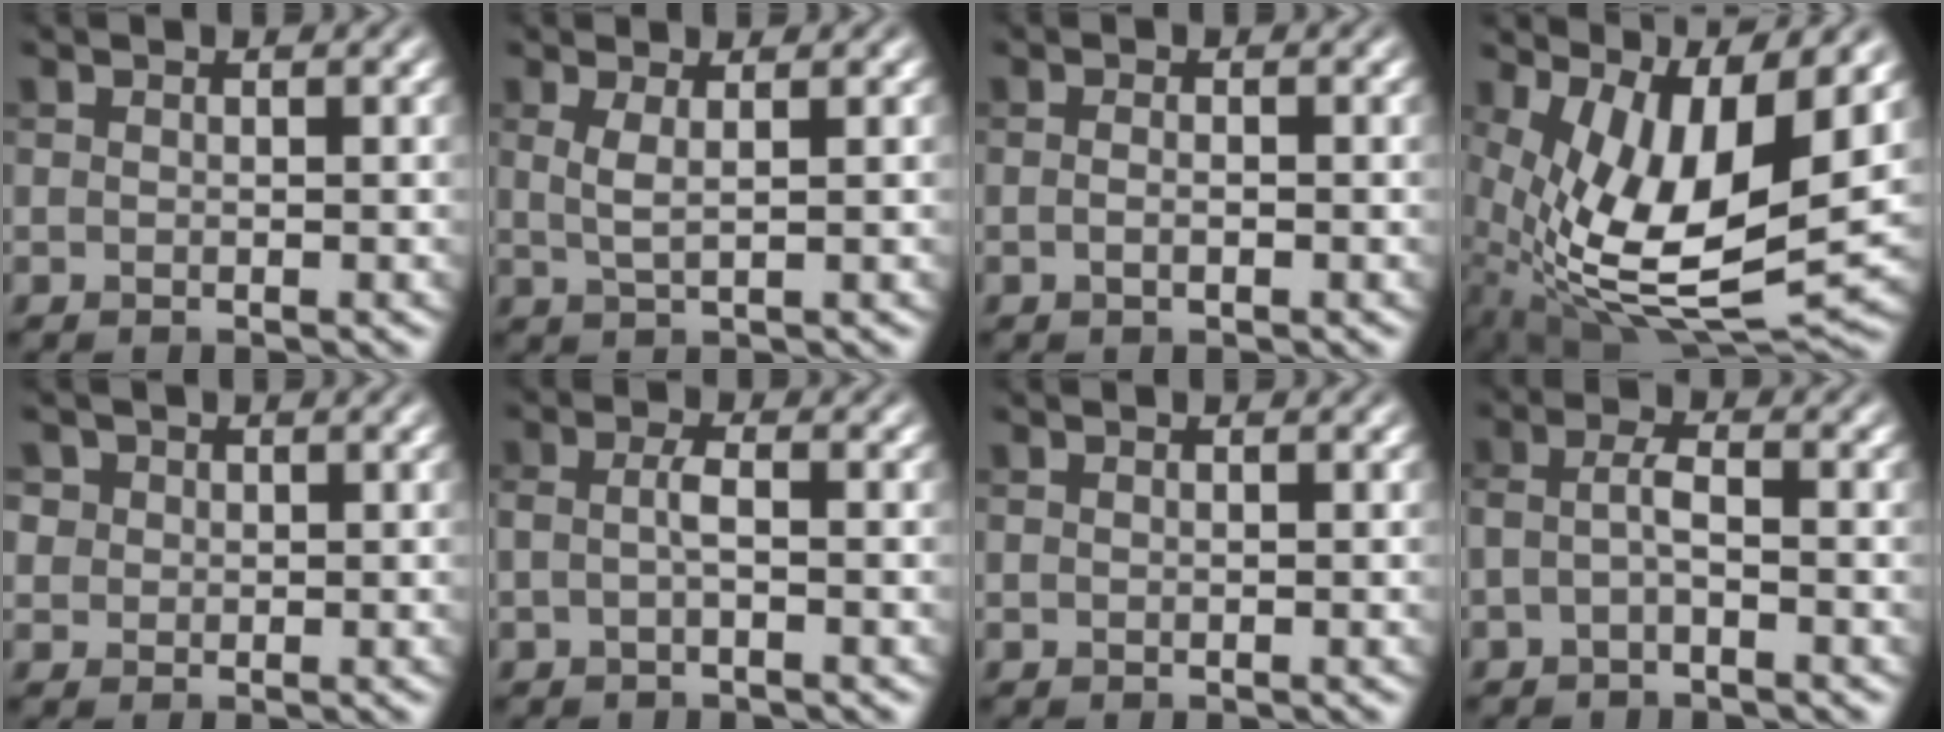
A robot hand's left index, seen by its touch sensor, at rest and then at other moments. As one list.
[{"total": 2.0, "force": [0.5, 0.5, 1.8], "torque": [-0.034, -0.003, 0.010]}, {"total": 1.1, "force": [-0.4, 0.4, 1.0], "torque": [-0.014, -0.006, -0.006]}, {"total": 13.7, "force": [1.9, 5.3, 12.5], "torque": [-0.241, -0.012, 0.055]}, {"total": 2.4, "force": [1.1, 2.0, 0.7], "torque": [-0.025, 0.003, 0.031]}, {"total": 1.5, "force": [-0.3, 0.4, 1.4], "torque": [-0.030, 0.003, -0.009]}, {"total": 0.0}, {"total": 1.8, "force": [-0.7, 0.5, 1.6], "torque": [-0.035, 0.006, -0.020]}]